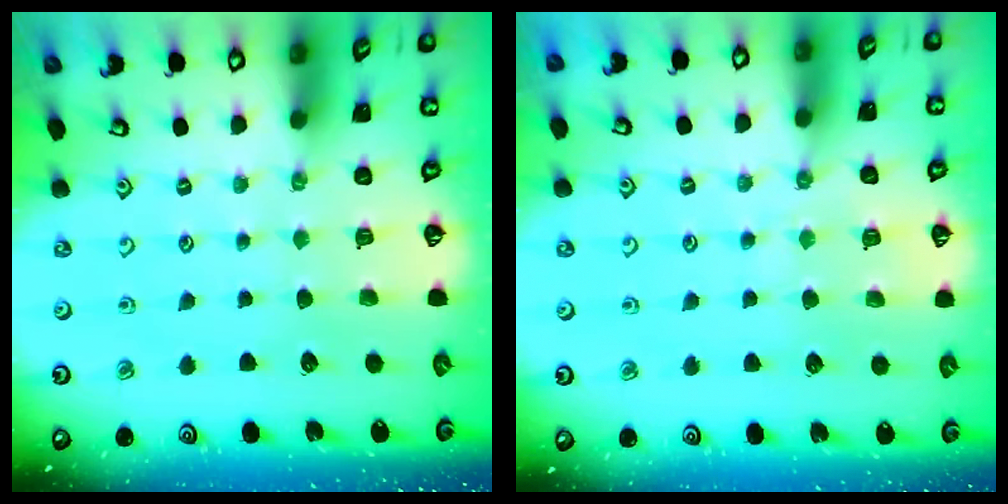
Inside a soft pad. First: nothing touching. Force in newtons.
{"total": 7.0, "press": 7.0, "slide": 0.5}